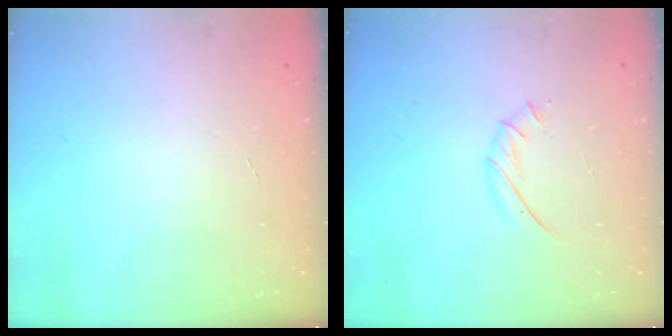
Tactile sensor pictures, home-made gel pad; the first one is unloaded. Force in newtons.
{"total": 5.9, "press": 5.8, "slide": 1.5}